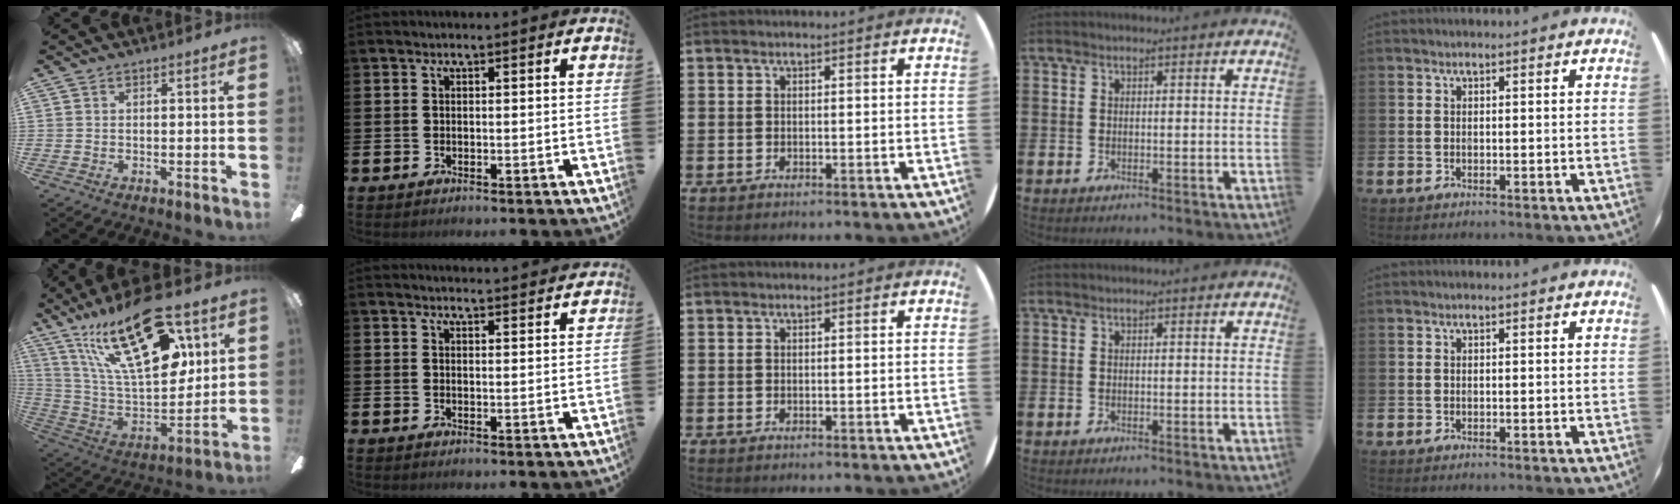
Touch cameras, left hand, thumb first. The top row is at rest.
{"thumb": {"total": 30.0, "force": [15.1, 12.5, 22.7], "torque": [-0.419, -0.083, 0.252]}, "index": {"total": 2.6, "force": [2.6, -0.1, -0.2], "torque": [0.011, -0.021, 0.044]}}